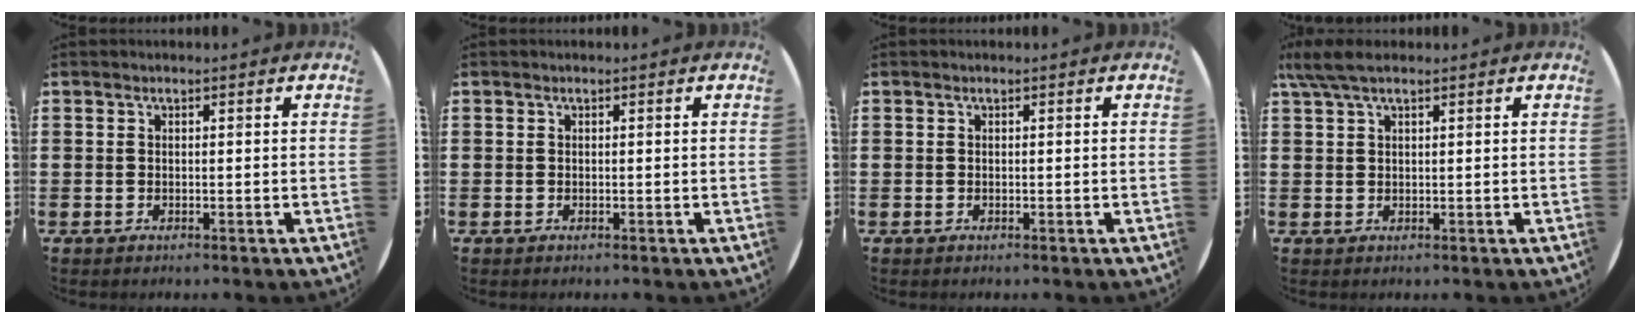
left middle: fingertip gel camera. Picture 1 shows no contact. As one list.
[{"total": 0.0}, {"total": 0.0}, {"total": 3.1, "force": [2.1, 0.7, 2.2], "torque": [-0.046, 0.004, 0.039]}]